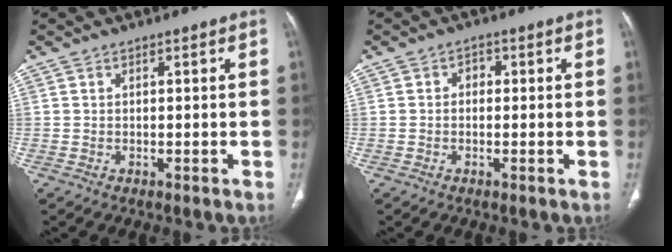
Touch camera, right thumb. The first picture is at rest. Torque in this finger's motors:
{"motor_torque": [-0.10, 0.61, 0.28, -0.21, -0.03]}